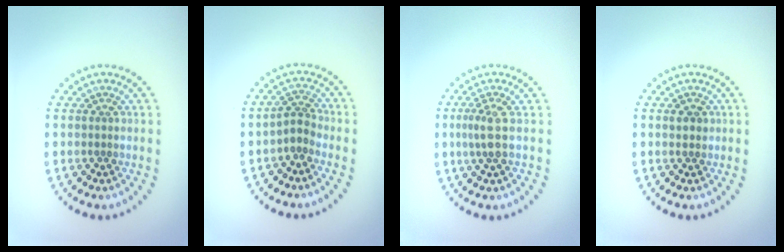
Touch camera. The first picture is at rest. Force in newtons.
{"total": 2.0, "press": 1.3, "slide": 1.5}
{"total": 1.8, "press": 1.5, "slide": 1.0}
{"total": 1.1, "press": 1.1, "slide": 0.1}